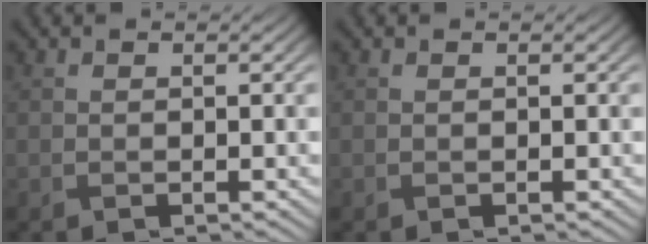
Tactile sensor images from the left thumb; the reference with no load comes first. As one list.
[{"total": 0.0}]